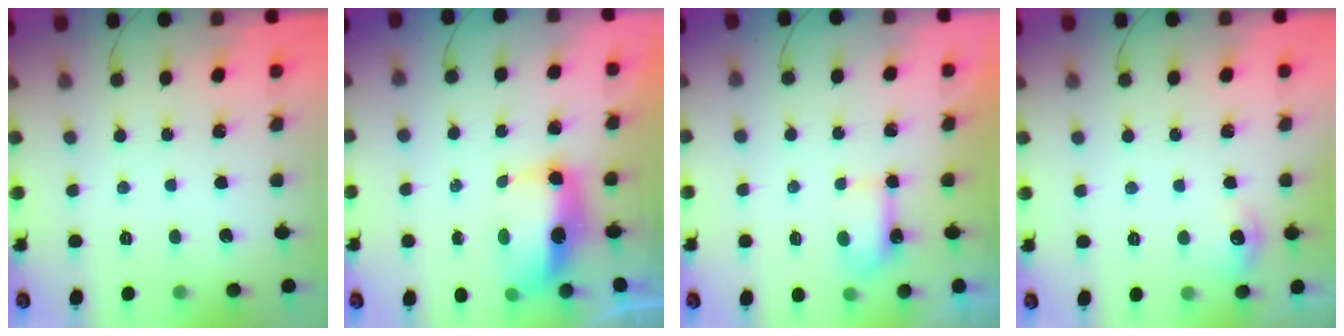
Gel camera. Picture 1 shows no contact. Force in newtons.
{"total": 8.1, "press": 8.0, "slide": 1.5}
{"total": 4.2, "press": 4.0, "slide": 1.0}
{"total": 6.9, "press": 6.8, "slide": 1.3}